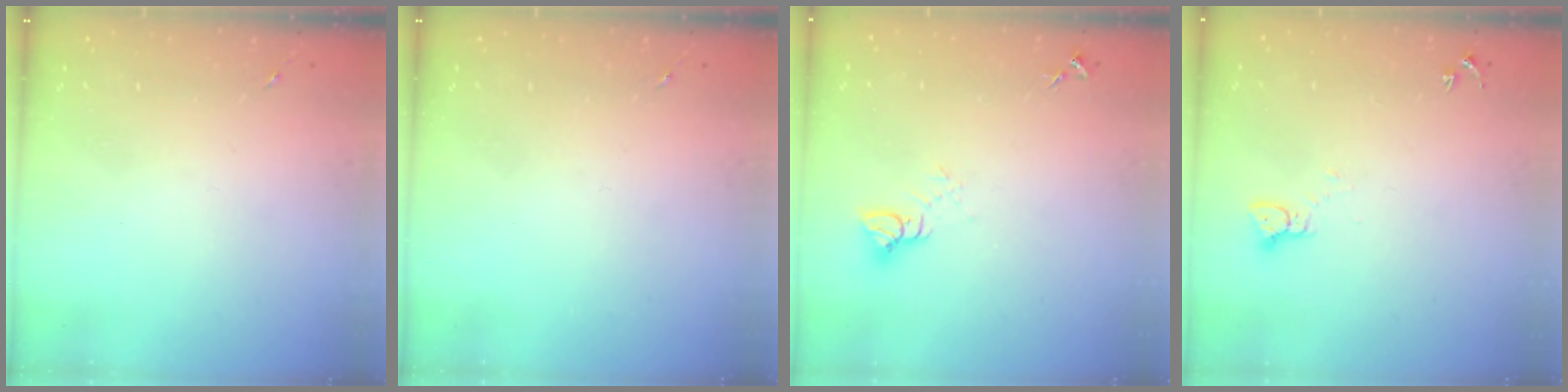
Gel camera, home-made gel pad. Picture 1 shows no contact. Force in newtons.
{"total": 0.0}
{"total": 5.0, "press": 5.0, "slide": 0.4}
{"total": 2.2, "press": 2.2, "slide": 0.2}